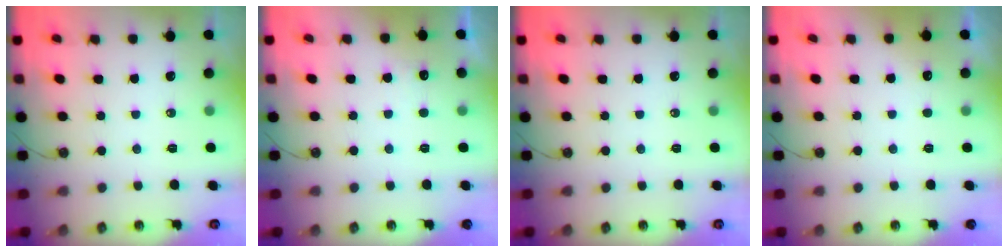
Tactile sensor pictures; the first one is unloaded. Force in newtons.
{"total": 4.3, "press": 4.2, "slide": 1.1}
{"total": 0.0}
{"total": 3.0, "press": 2.9, "slide": 1.0}